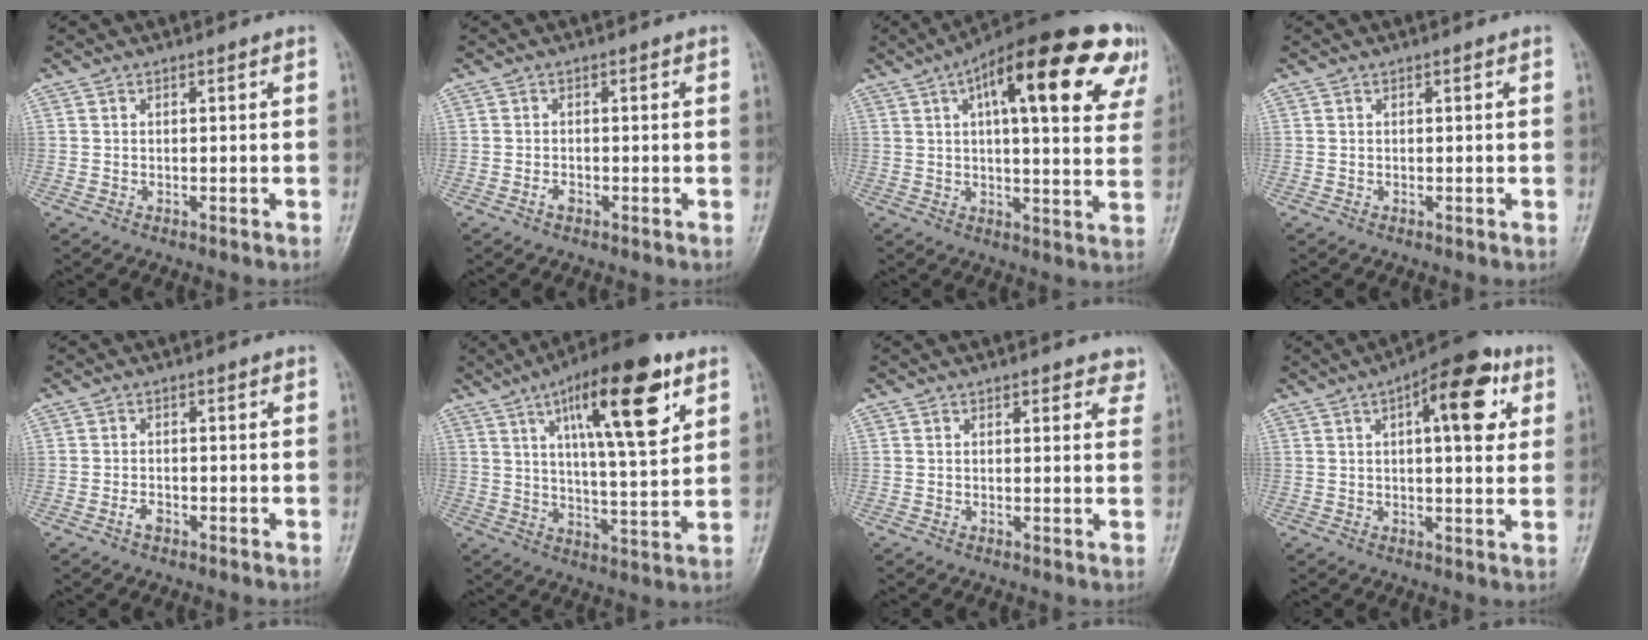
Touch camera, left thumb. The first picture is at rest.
{"total": 1.2, "force": [-0.7, 0.7, 0.7], "torque": [-0.012, 0.002, -0.014]}
{"total": 25.5, "force": [11.2, 8.7, 21.2], "torque": [-0.274, 0.012, 0.149]}
{"total": 0.0}
{"total": 1.6, "force": [-0.9, 0.9, 1.0], "torque": [-0.019, 0.006, -0.019]}
{"total": 18.7, "force": [8.6, 5.1, 15.9], "torque": [-0.226, -0.030, 0.133]}
{"total": 3.0, "force": [2.4, 1.5, 1.1], "torque": [0.019, -0.009, 0.019]}
{"total": 12.5, "force": [4.4, 4.9, 10.7], "torque": [-0.119, 0.004, 0.052]}